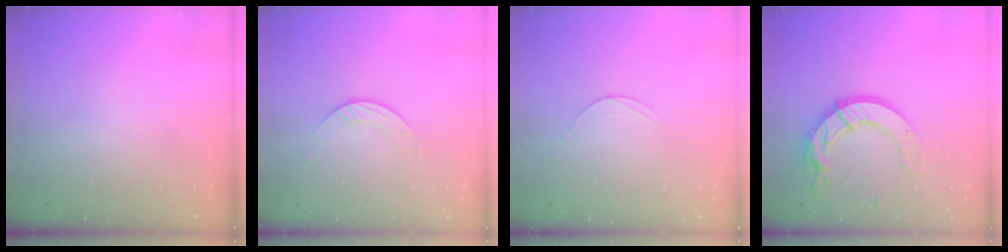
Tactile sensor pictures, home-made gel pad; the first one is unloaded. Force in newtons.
{"total": 3.1, "press": 3.1, "slide": 0.2}
{"total": 2.8, "press": 2.8, "slide": 0.3}
{"total": 15.8, "press": 15.7, "slide": 1.2}